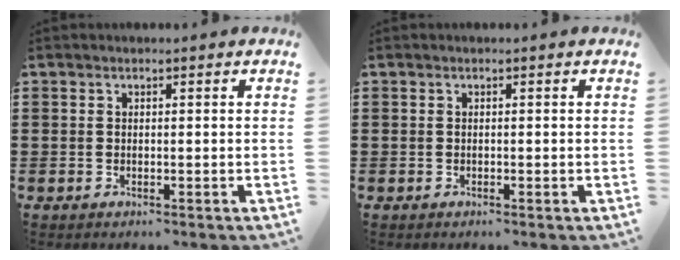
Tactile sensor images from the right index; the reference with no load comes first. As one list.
[{"total": 0.0}]